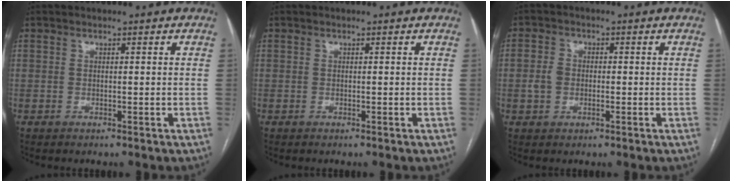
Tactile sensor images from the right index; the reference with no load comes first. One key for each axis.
{"total": 0.0}
{"total": 3.1, "fx": -0.4, "fy": 2.5, "fz": 1.8, "tx": -0.043, "ty": 0.010, "tz": -0.005}